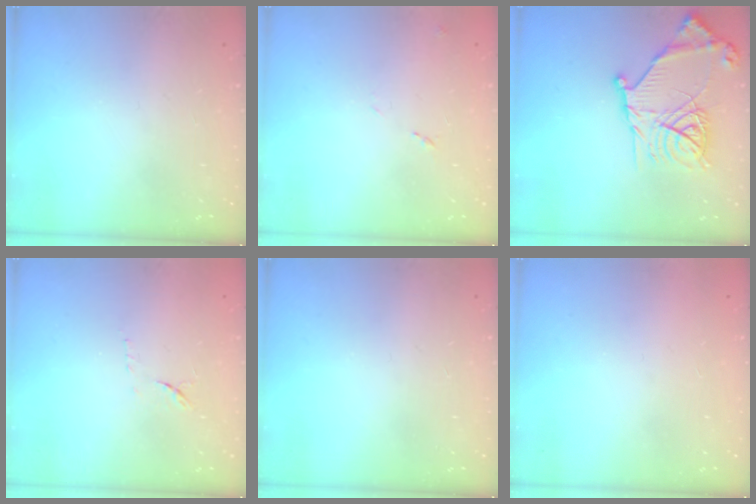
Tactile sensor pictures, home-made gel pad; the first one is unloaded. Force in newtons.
{"total": 8.1, "press": 8.1, "slide": 0.6}
{"total": 18.8, "press": 18.7, "slide": 2.0}
{"total": 8.0, "press": 7.9, "slide": 0.9}
{"total": 0.0}
{"total": 1.5, "press": 1.5, "slide": 0.1}